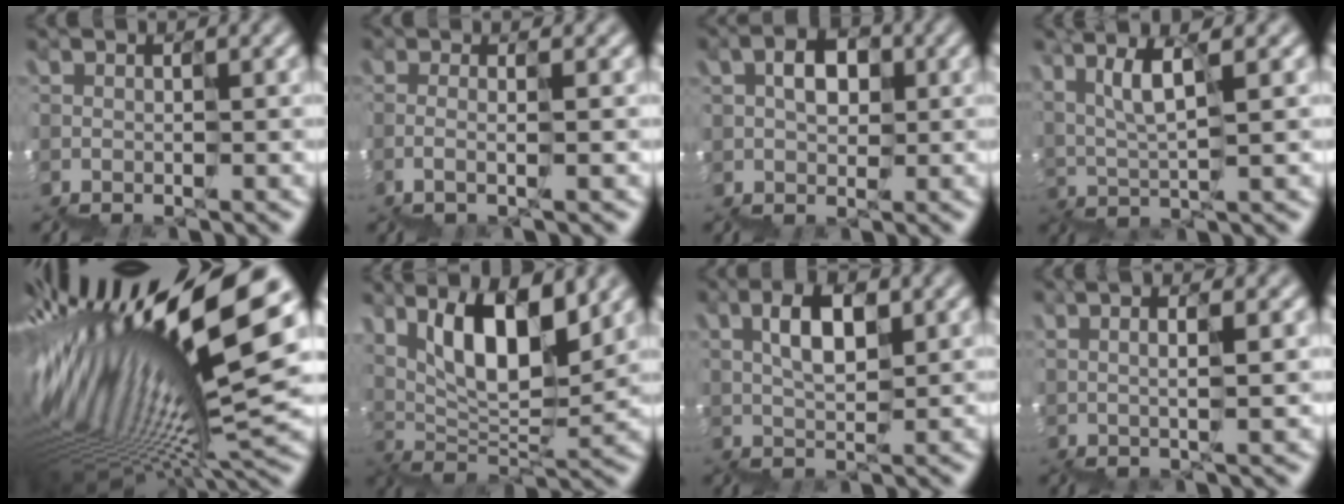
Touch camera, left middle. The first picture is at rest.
{"total": 0.8, "force": [-0.6, 0.1, 0.5], "torque": [-0.013, 0.000, -0.014]}
{"total": 3.1, "force": [1.2, 2.3, 1.6], "torque": [-0.014, 0.021, 0.018]}
{"total": 3.4, "force": [2.0, 0.3, 2.7], "torque": [-0.042, 0.009, 0.044]}
{"total": 18.0, "force": [5.2, 5.6, 16.3], "torque": [-0.284, -0.020, 0.115]}
{"total": 7.1, "force": [4.4, 2.1, 5.1], "torque": [-0.070, 0.004, 0.091]}
{"total": 3.1, "force": [2.5, 0.7, 1.8], "torque": [-0.017, 0.014, 0.052]}
{"total": 2.5, "force": [1.6, 0.3, 1.9], "torque": [-0.011, 0.005, 0.034]}